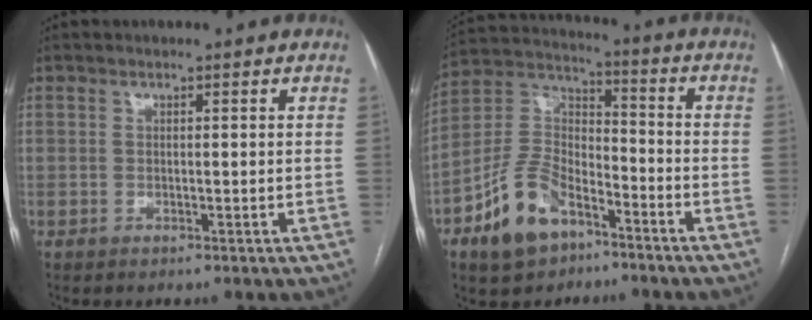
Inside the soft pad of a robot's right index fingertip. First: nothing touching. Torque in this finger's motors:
{"motor_torque": [1.06, -1.08, 0.36, 0.14]}